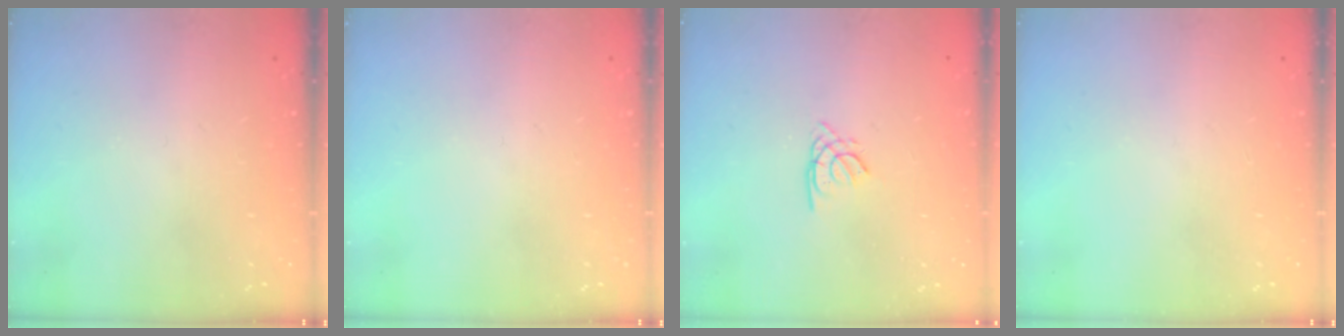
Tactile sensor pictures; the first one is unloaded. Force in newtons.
{"total": 0.0}
{"total": 1.1, "press": 1.1, "slide": 0.3}
{"total": 0.0}